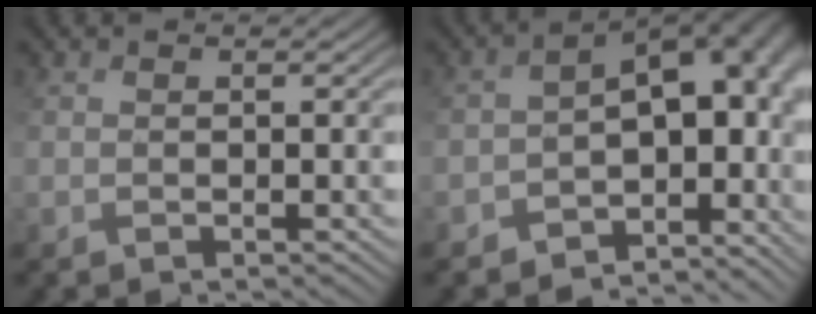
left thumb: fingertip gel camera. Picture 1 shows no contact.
{"total": 13.2, "force": [-3.0, 7.6, 10.4], "torque": [-0.147, -0.027, -0.004]}